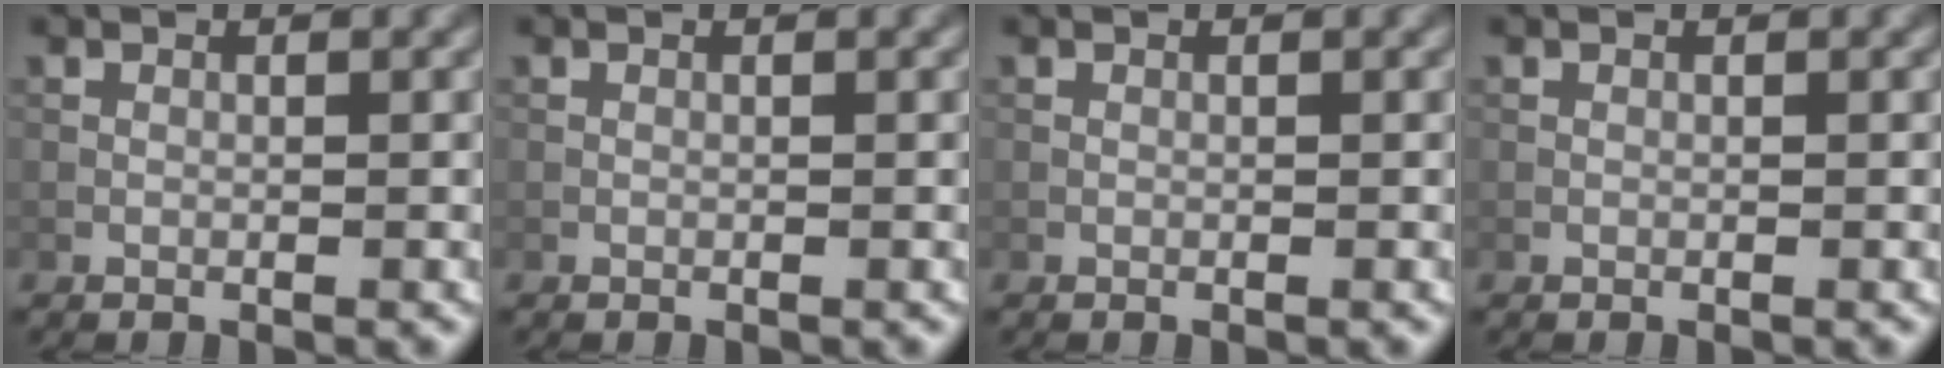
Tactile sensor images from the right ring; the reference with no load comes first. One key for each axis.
{"total": 0.0}
{"total": 0.0}
{"total": 0.0}